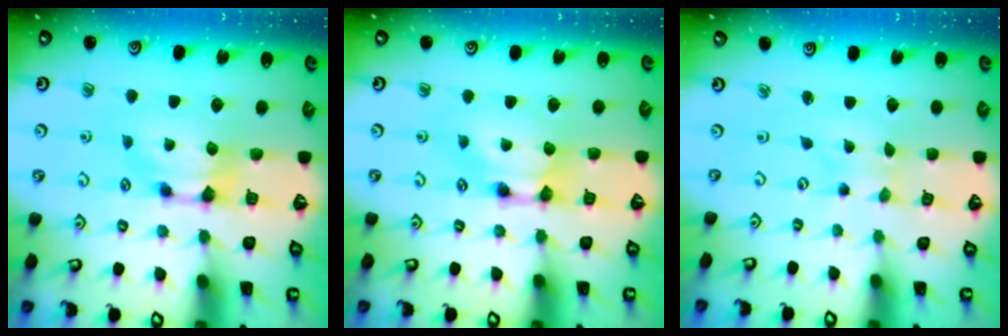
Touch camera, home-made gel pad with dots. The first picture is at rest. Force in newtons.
{"total": 2.1, "press": 2.1, "slide": 0.1}
{"total": 4.6, "press": 4.6, "slide": 0.2}